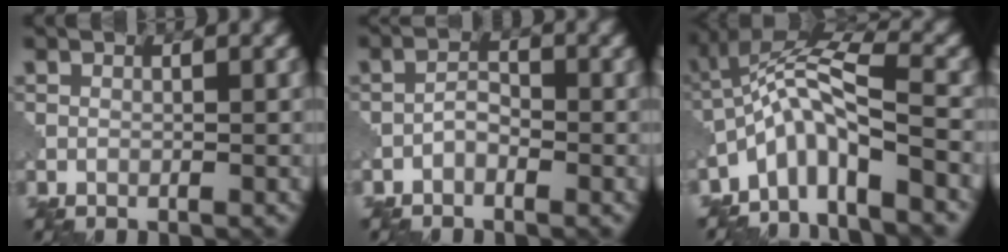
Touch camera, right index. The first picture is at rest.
{"total": 1.5, "force": [-1.0, 0.7, 1.0], "torque": [-0.018, 0.008, -0.022]}
{"total": 7.2, "force": [-4.2, 1.7, 5.6], "torque": [-0.104, 0.012, -0.087]}